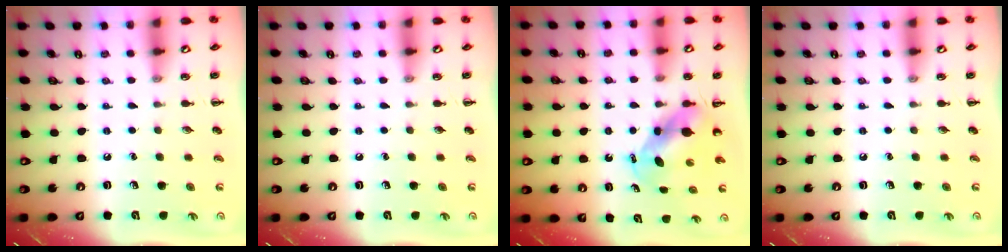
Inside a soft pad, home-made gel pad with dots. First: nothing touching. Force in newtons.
{"total": 0.0}
{"total": 5.1, "press": 5.0, "slide": 0.9}
{"total": 0.0}